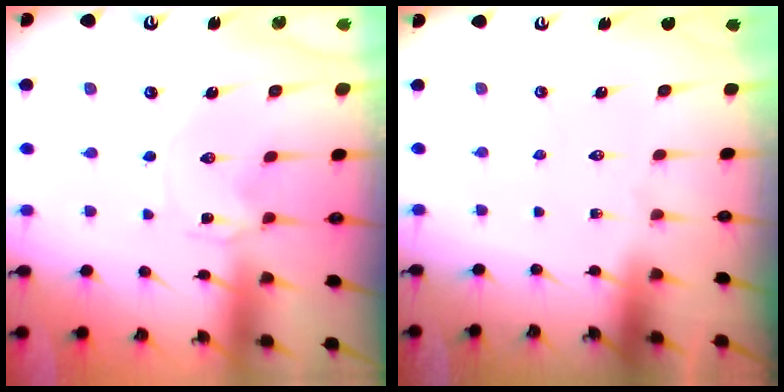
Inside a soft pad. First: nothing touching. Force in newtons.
{"total": 0.0}